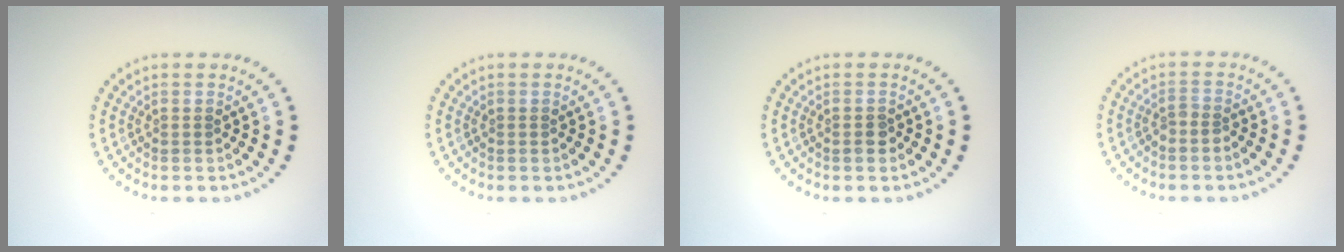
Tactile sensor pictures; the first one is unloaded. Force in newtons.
{"total": 0.0}
{"total": 1.2, "press": 1.1, "slide": 0.4}
{"total": 1.0, "press": 0.6, "slide": 0.8}